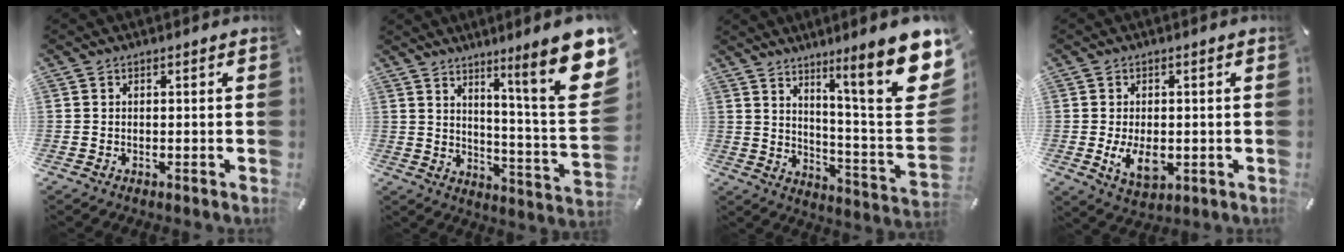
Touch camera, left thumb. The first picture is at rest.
{"total": 17.1, "force": [9.2, 1.7, 14.3], "torque": [-0.207, -0.081, 0.131]}
{"total": 19.9, "force": [11.2, 3.2, 16.1], "torque": [-0.237, -0.089, 0.165]}
{"total": 7.1, "force": [-0.9, 4.4, 5.5], "torque": [-0.110, -0.008, -0.020]}